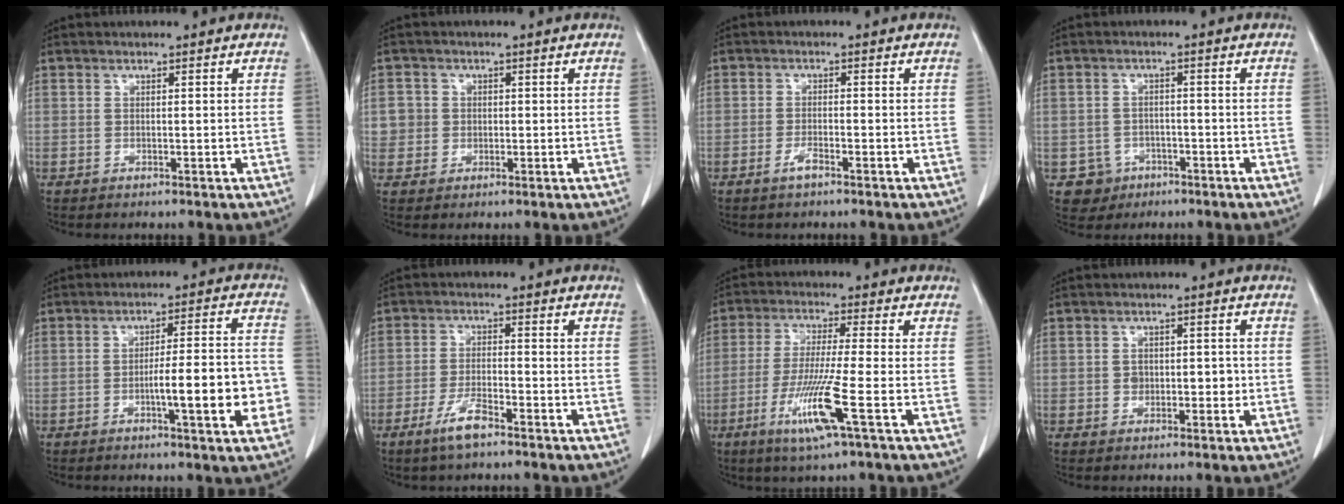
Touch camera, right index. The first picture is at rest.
{"total": 3.0, "force": [0.2, 3.0, 0.2], "torque": [0.013, 0.008, 0.003]}
{"total": 2.0, "force": [-1.4, 0.3, 1.4], "torque": [-0.029, 0.000, -0.027]}
{"total": 4.0, "force": [-1.9, 3.6, 0.0], "torque": [0.006, 0.015, -0.026]}
{"total": 11.2, "force": [-3.2, 1.4, 10.7], "torque": [-0.150, 0.014, -0.043]}
{"total": 5.2, "force": [-3.6, 0.9, 3.7], "torque": [-0.075, -0.003, -0.068]}
{"total": 10.0, "force": [-4.0, -0.7, 9.1], "torque": [-0.183, -0.025, -0.081]}
{"total": 3.1, "force": [-0.4, 2.2, 2.2], "torque": [-0.029, 0.009, -0.002]}